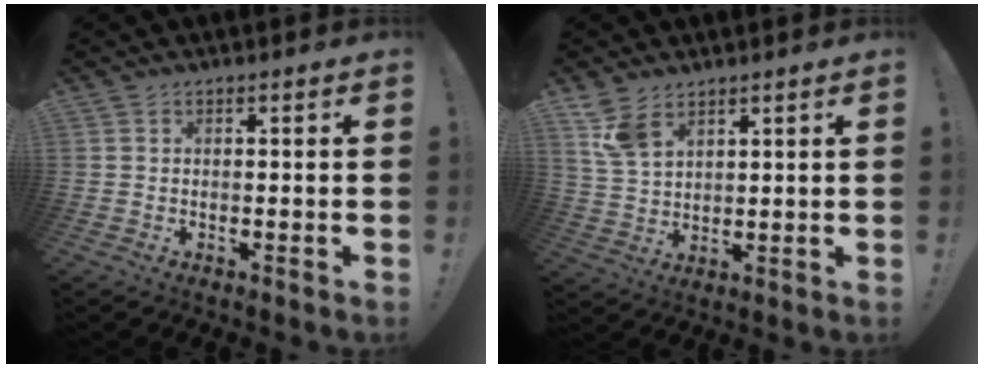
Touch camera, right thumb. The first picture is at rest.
{"total": 7.5, "force": [5.1, 3.7, 4.1], "torque": [-0.072, -0.022, 0.101]}